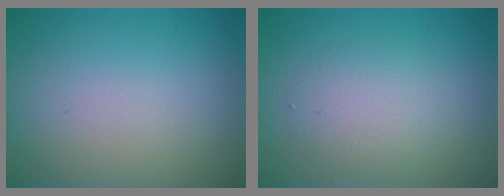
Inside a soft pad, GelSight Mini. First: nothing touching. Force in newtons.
{"total": 2.6, "press": 2.6, "slide": 0.0}